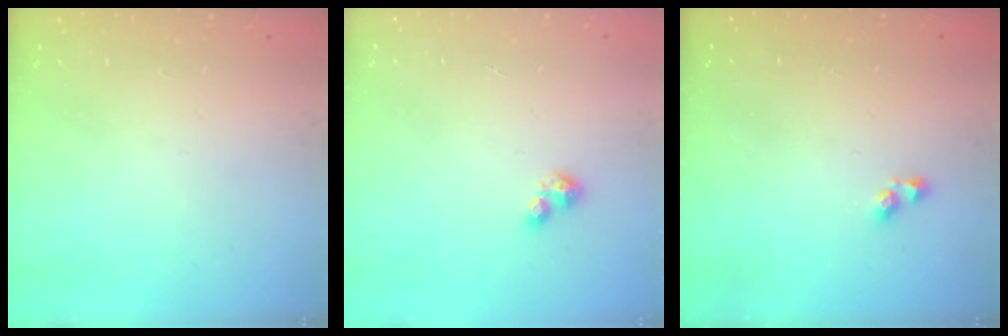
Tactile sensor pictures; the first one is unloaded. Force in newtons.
{"total": 2.3, "press": 2.3, "slide": 0.2}
{"total": 1.9, "press": 1.9, "slide": 0.4}